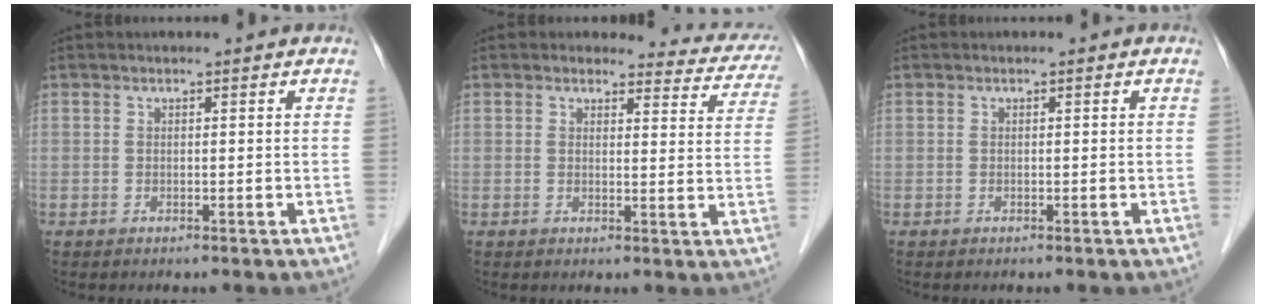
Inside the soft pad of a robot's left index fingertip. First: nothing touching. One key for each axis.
{"total": 8.3, "fx": 7.8, "fy": 2.9, "fz": 0.3, "tx": 0.029, "ty": -0.029, "tz": 0.057}
{"total": 0.0}